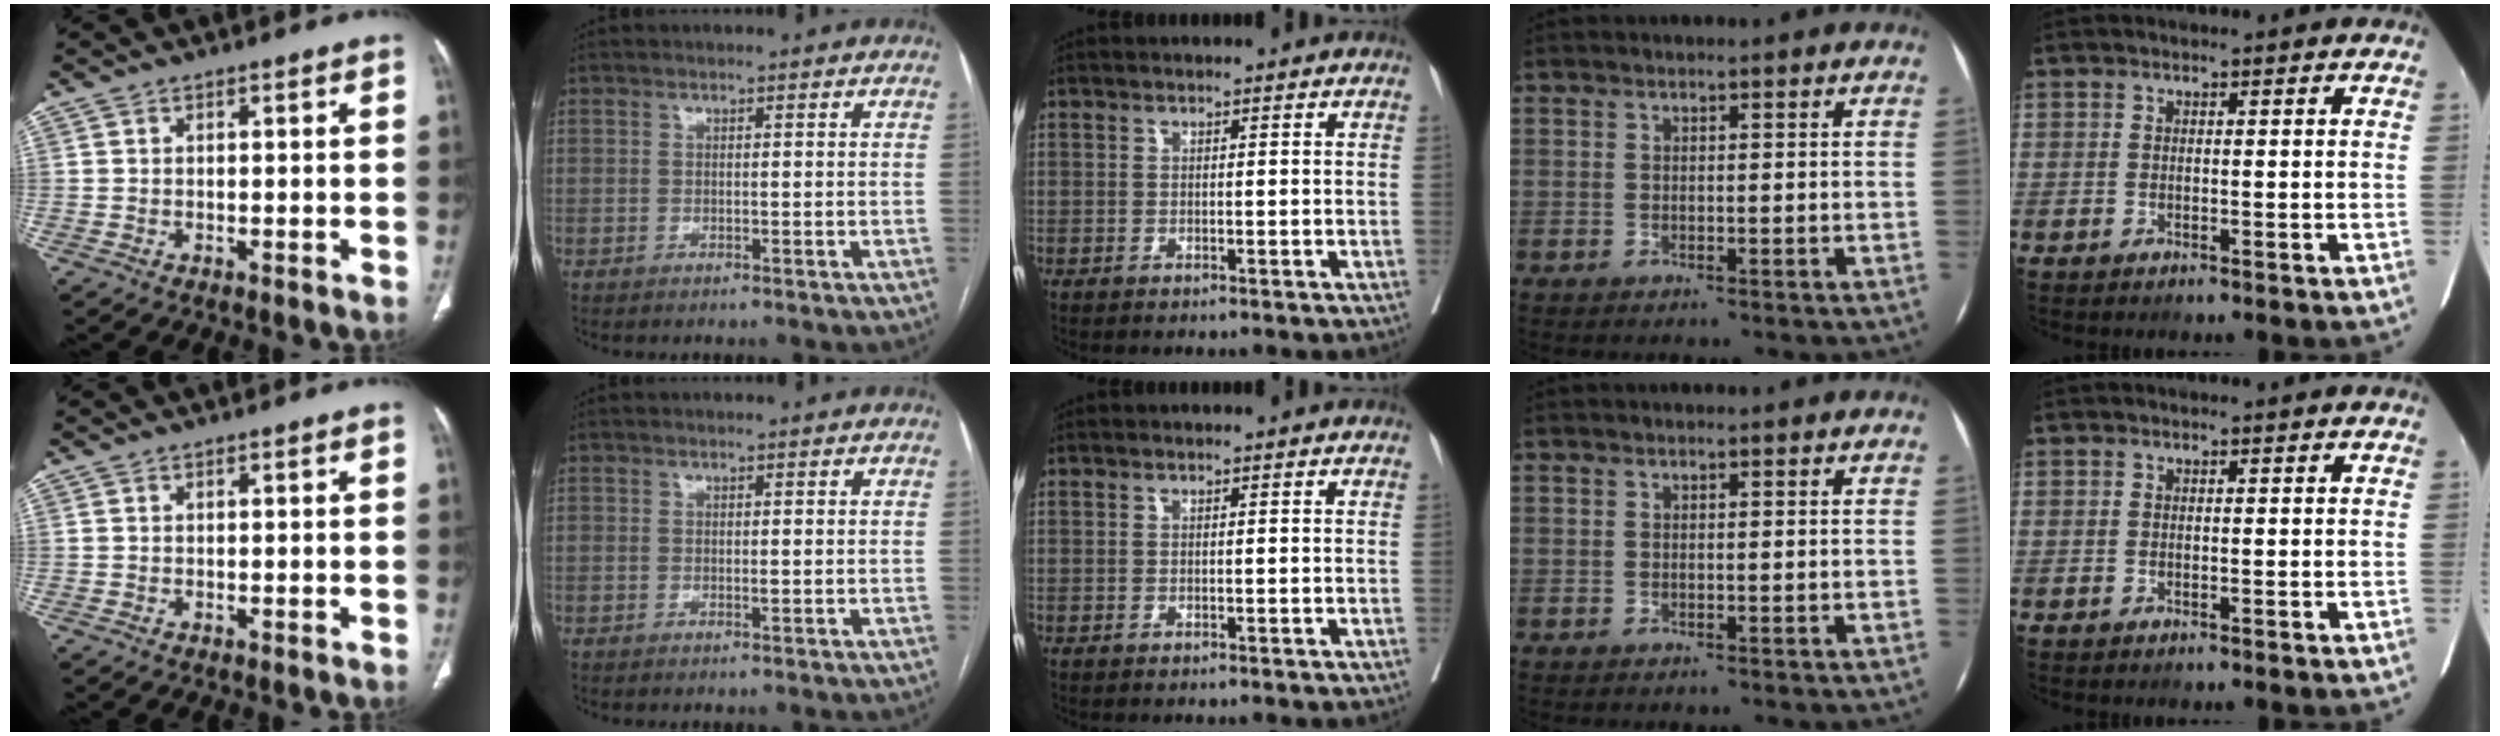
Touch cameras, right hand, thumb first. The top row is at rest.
{"index": {"total": 0.5, "force": [-0.2, 0.2, 0.5], "torque": [-0.007, 0.000, -0.003]}}